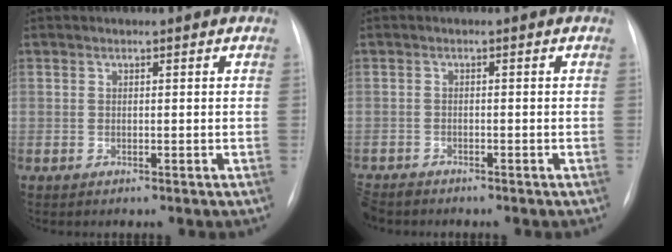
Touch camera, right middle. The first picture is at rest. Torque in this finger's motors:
{"motor_torque": [0.02, -0.02, 0.00, 0.00]}